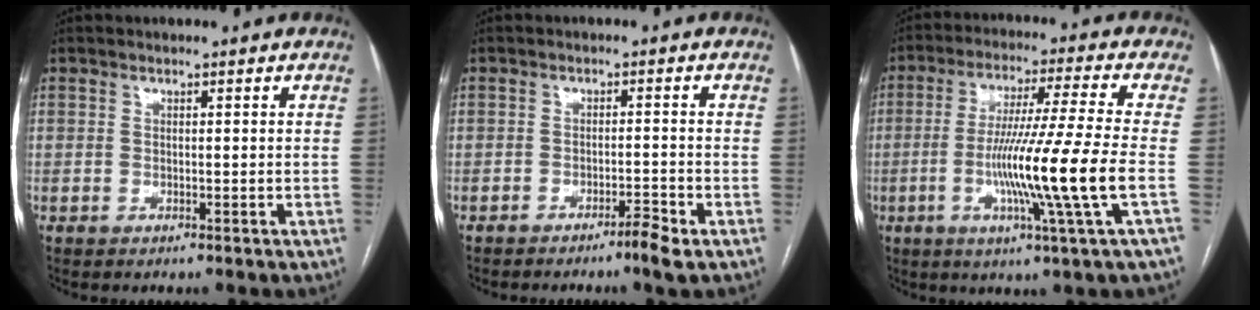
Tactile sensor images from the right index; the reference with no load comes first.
{"total": 2.9, "force": [-2.0, -0.3, 2.0], "torque": [-0.033, -0.002, -0.035]}
{"total": 14.6, "force": [-3.5, -2.5, 13.9], "torque": [-0.260, -0.020, -0.067]}